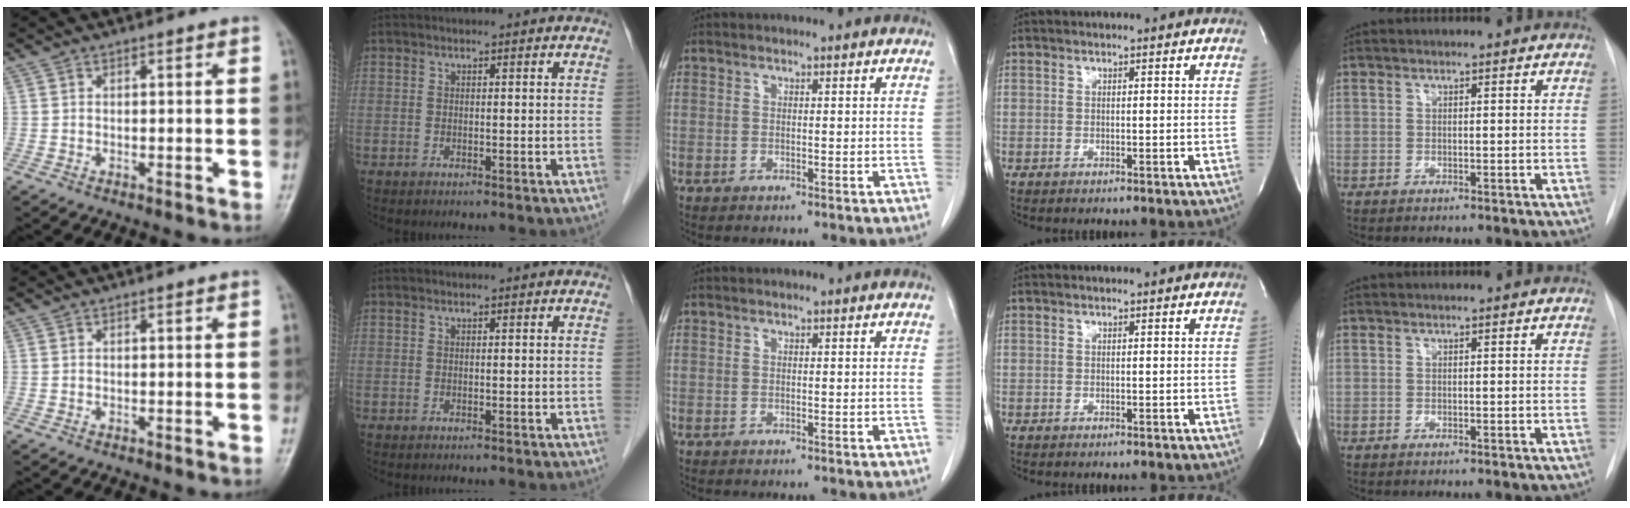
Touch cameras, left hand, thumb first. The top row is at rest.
{}